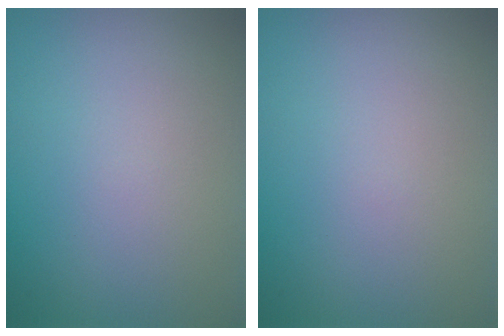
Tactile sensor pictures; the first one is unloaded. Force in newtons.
{"total": 0.0}